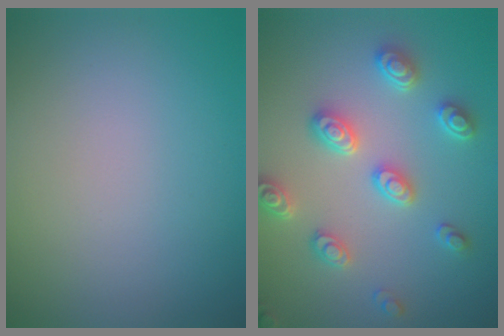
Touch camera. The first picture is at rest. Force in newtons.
{"total": 3.8, "press": 3.7, "slide": 1.0}